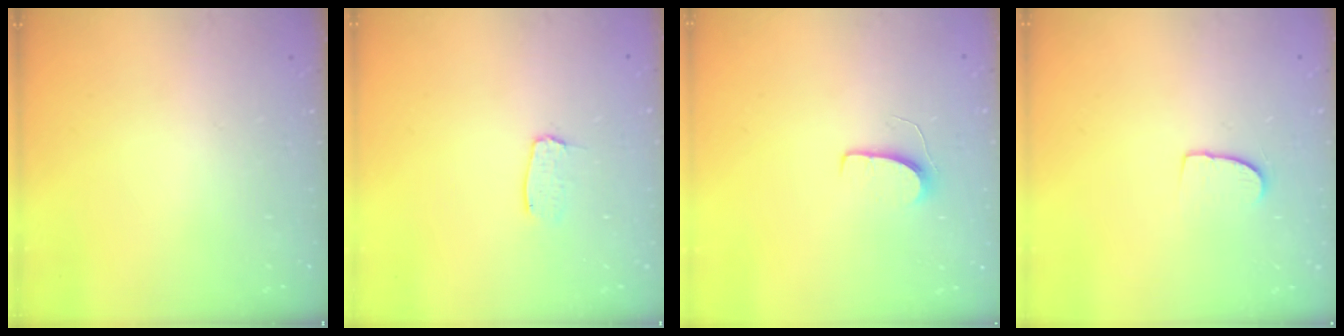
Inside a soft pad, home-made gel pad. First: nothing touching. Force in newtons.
{"total": 3.6, "press": 3.6, "slide": 0.3}
{"total": 5.8, "press": 5.7, "slide": 0.4}
{"total": 5.2, "press": 5.2, "slide": 0.4}